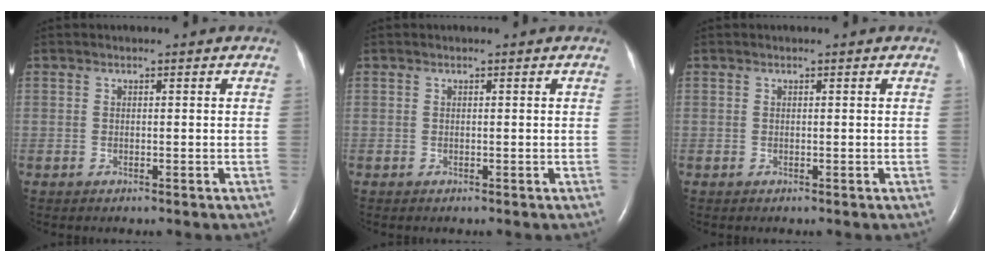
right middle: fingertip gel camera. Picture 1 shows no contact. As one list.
[{"total": 0.0}, {"total": 0.0}]